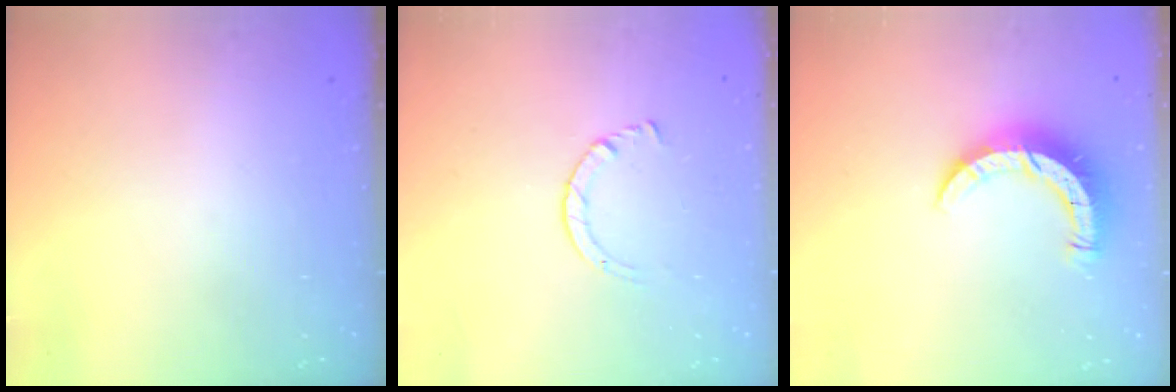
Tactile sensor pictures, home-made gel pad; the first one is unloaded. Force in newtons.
{"total": 2.9, "press": 2.8, "slide": 0.3}
{"total": 8.4, "press": 8.3, "slide": 0.6}